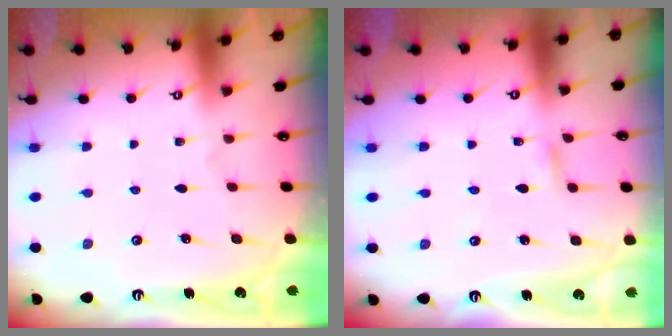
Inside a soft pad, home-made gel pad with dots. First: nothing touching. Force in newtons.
{"total": 1.8, "press": 1.8, "slide": 0.1}